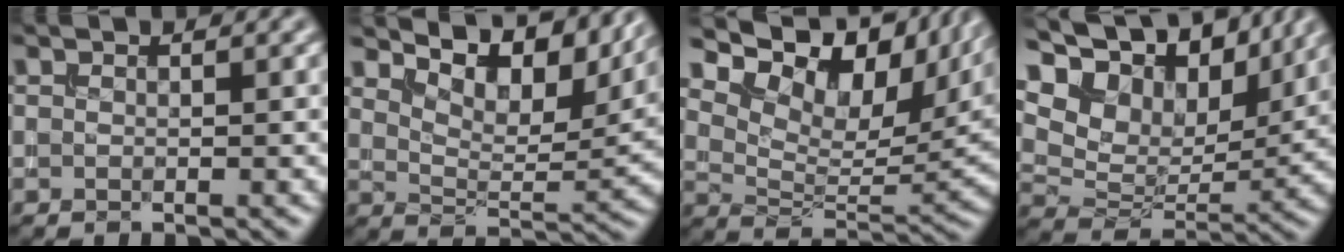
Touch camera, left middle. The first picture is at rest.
{"total": 9.4, "force": [7.0, 3.3, 5.3], "torque": [-0.084, 0.002, 0.111]}
{"total": 15.0, "force": [8.6, 7.6, 9.6], "torque": [-0.160, 0.035, 0.151]}
{"total": 14.7, "force": [8.8, 8.5, 8.0], "torque": [-0.184, 0.045, 0.145]}